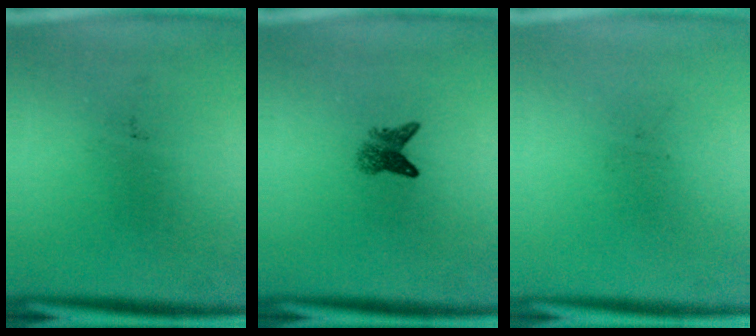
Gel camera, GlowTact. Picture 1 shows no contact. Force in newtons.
{"total": 2.6}
{"total": 0.0}